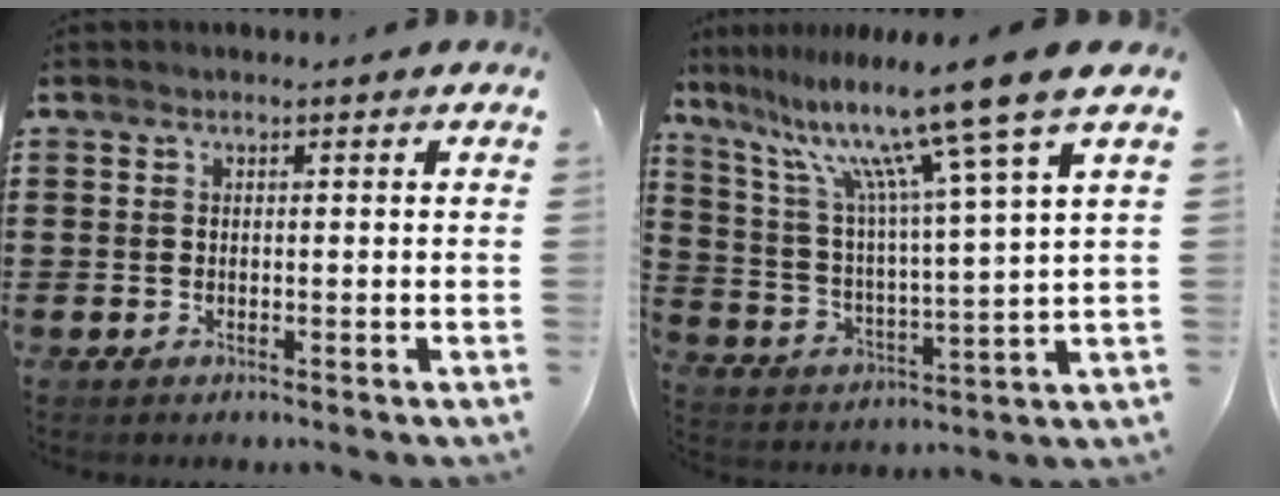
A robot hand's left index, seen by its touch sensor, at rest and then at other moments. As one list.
[{"total": 14.5, "force": [10.5, 0.2, 10.0], "torque": [-0.206, -0.067, 0.161]}]